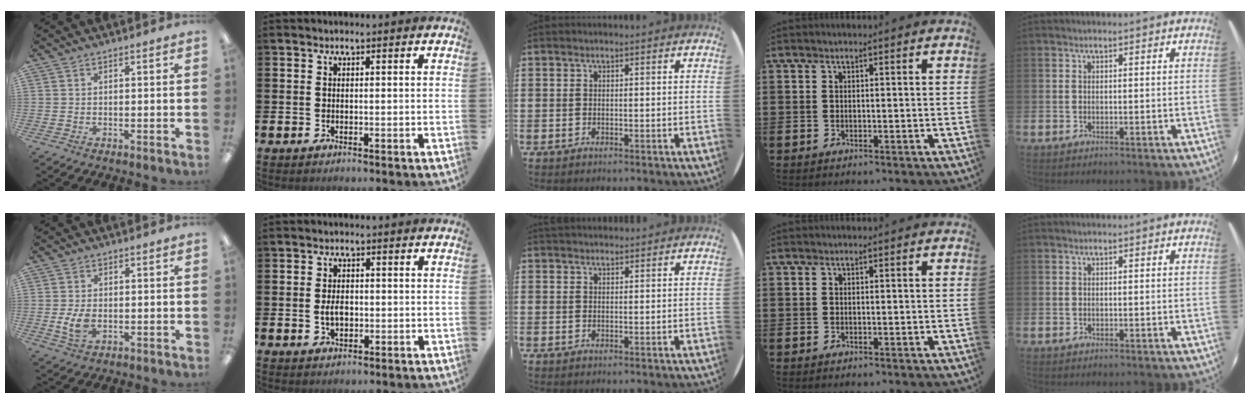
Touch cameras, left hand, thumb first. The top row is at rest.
{"thumb": {"total": 5.6, "force": [-0.7, 3.5, 4.3], "torque": [-0.083, -0.003, -0.015]}, "index": {"total": 2.7, "force": [-0.2, 1.7, 2.1], "torque": [-0.030, 0.001, -0.007]}, "middle": {"total": 0.9, "force": [0.9, 0.2, 0.0], "torque": [0.000, 0.001, 0.017]}}